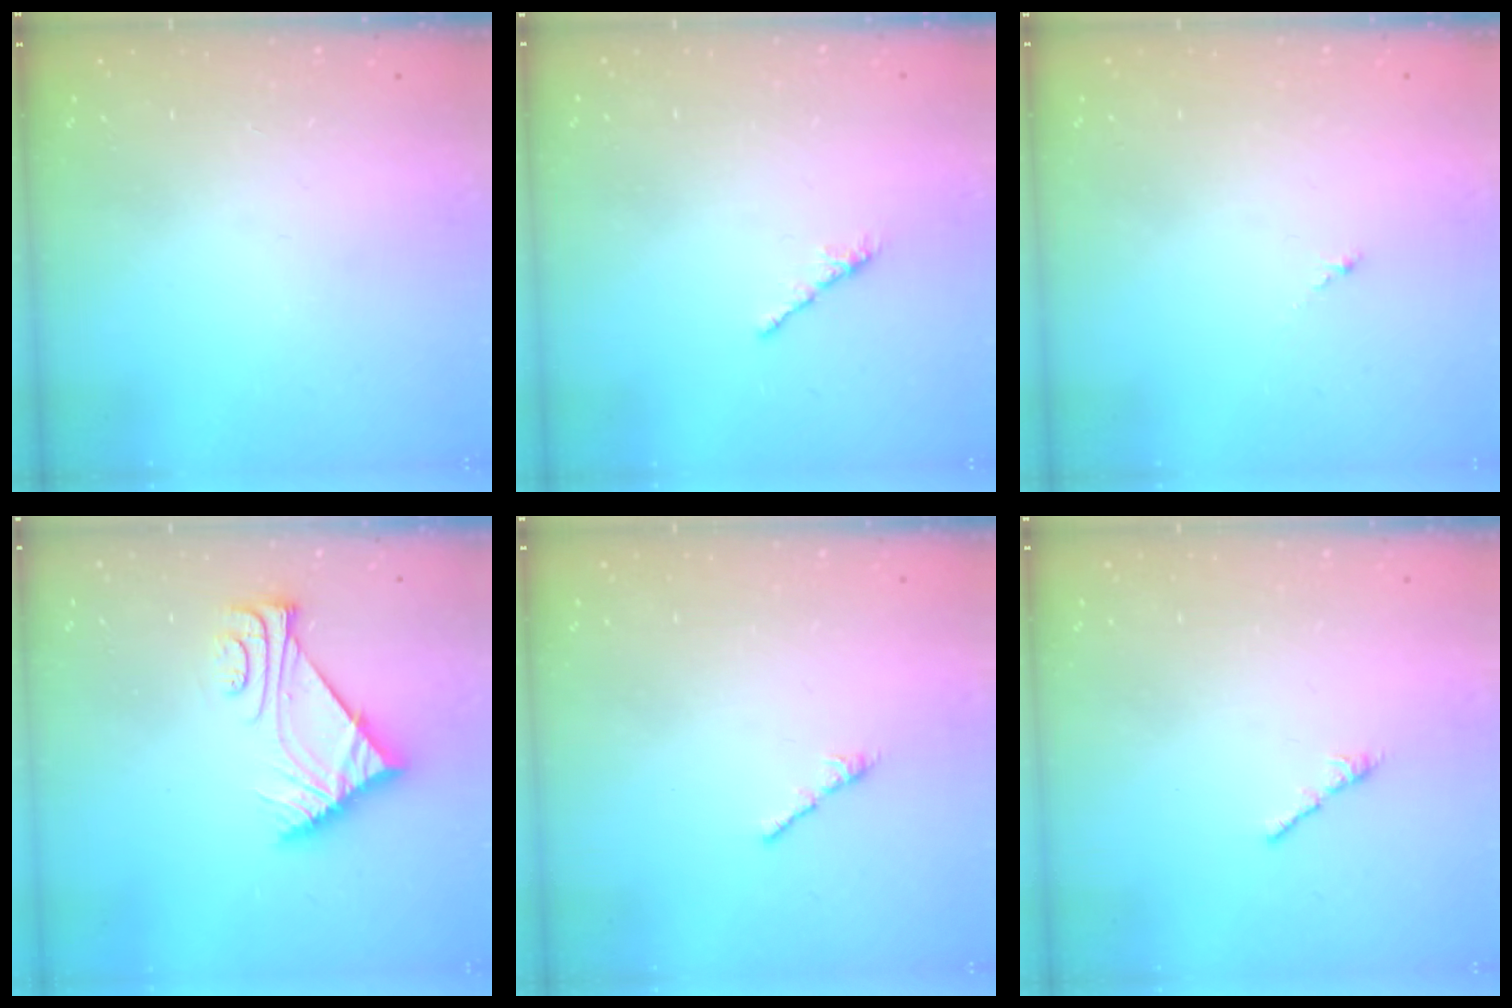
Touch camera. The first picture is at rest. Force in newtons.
{"total": 2.1, "press": 2.0, "slide": 0.7}
{"total": 0.0}
{"total": 7.4, "press": 7.4, "slide": 0.8}
{"total": 2.7, "press": 2.6, "slide": 0.7}
{"total": 2.7, "press": 2.6, "slide": 0.7}